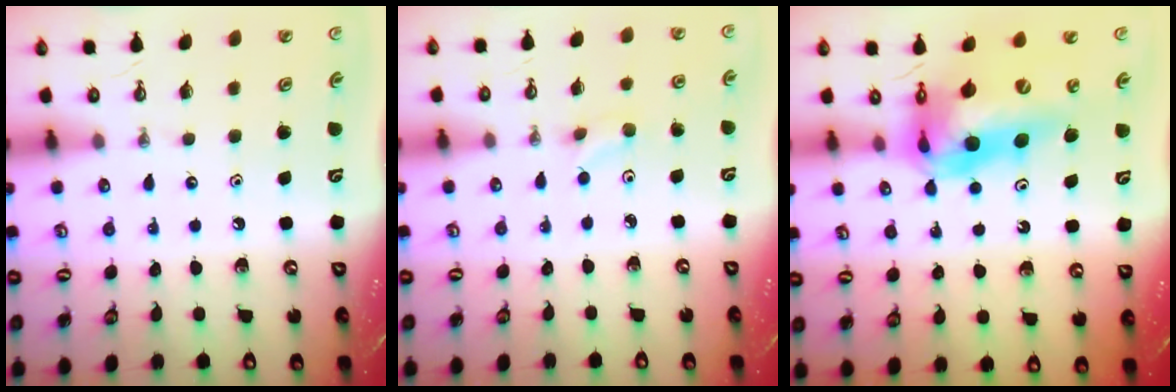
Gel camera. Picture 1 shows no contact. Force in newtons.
{"total": 2.5, "press": 2.4, "slide": 0.7}
{"total": 16.8, "press": 15.9, "slide": 5.4}